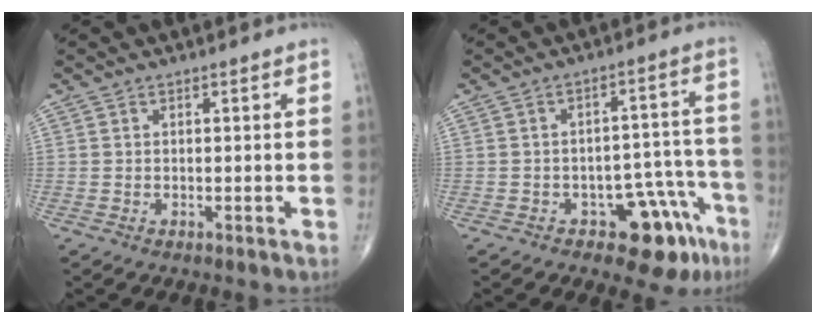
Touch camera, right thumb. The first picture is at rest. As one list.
[{"total": 10.7, "force": [-6.1, 5.6, 6.8], "torque": [-0.038, 0.054, -0.073]}]